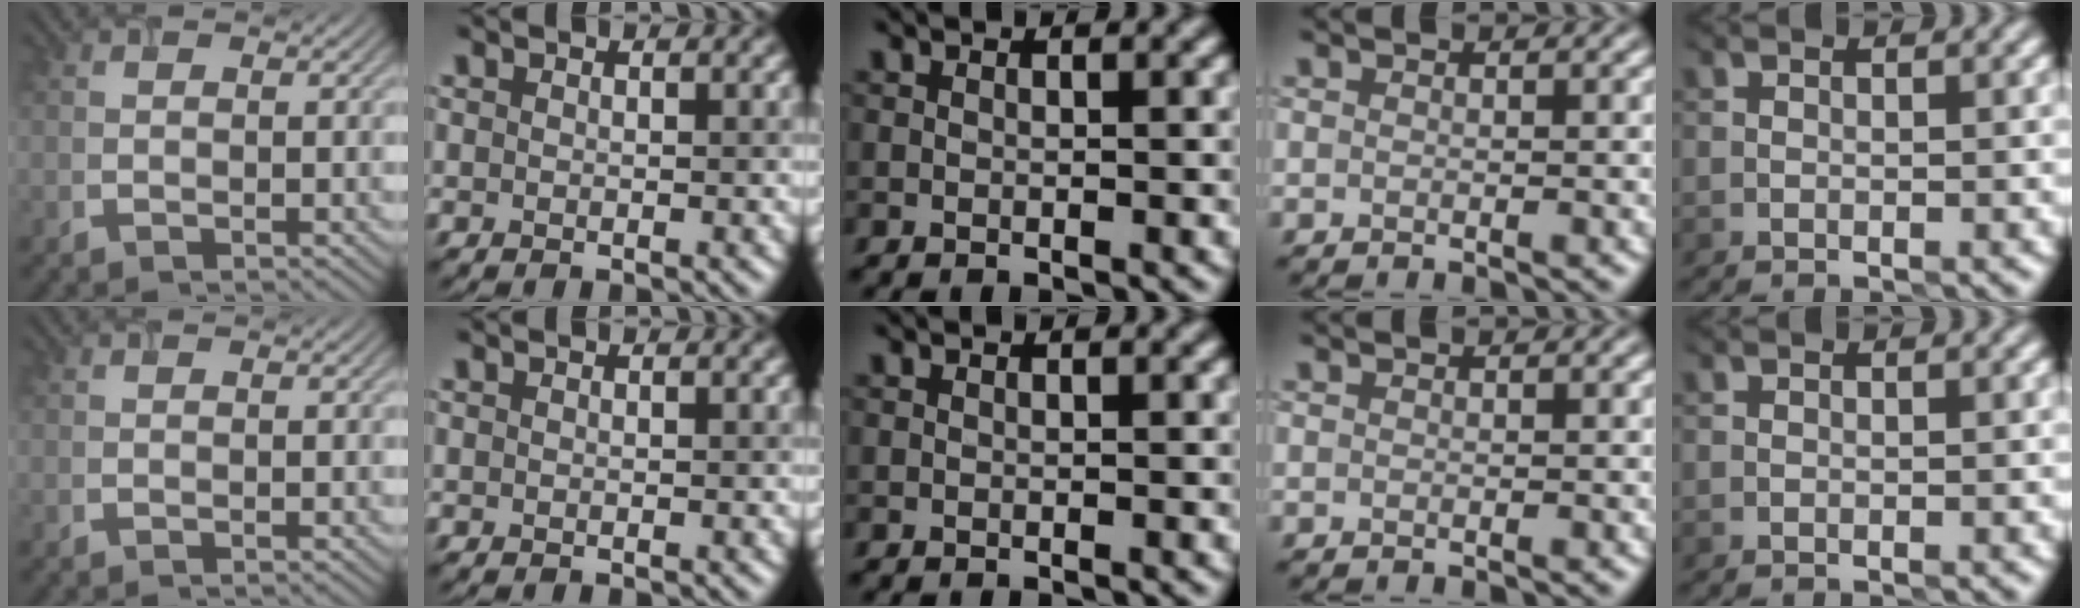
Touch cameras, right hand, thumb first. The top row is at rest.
{}